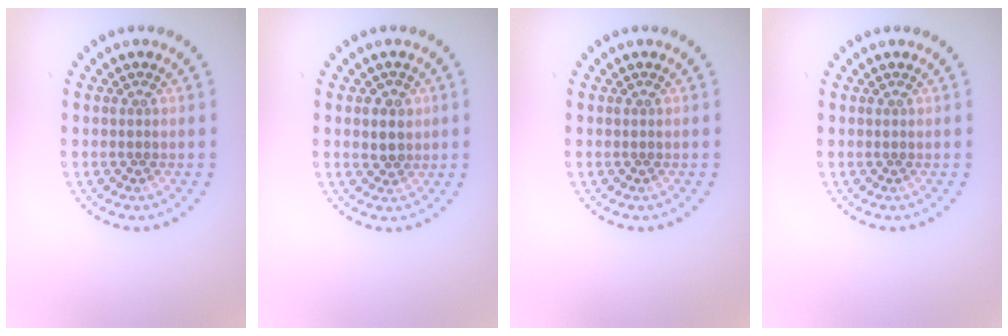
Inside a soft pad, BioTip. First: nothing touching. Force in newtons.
{"total": 2.4, "press": 2.3, "slide": 0.8}
{"total": 0.0}
{"total": 0.0}